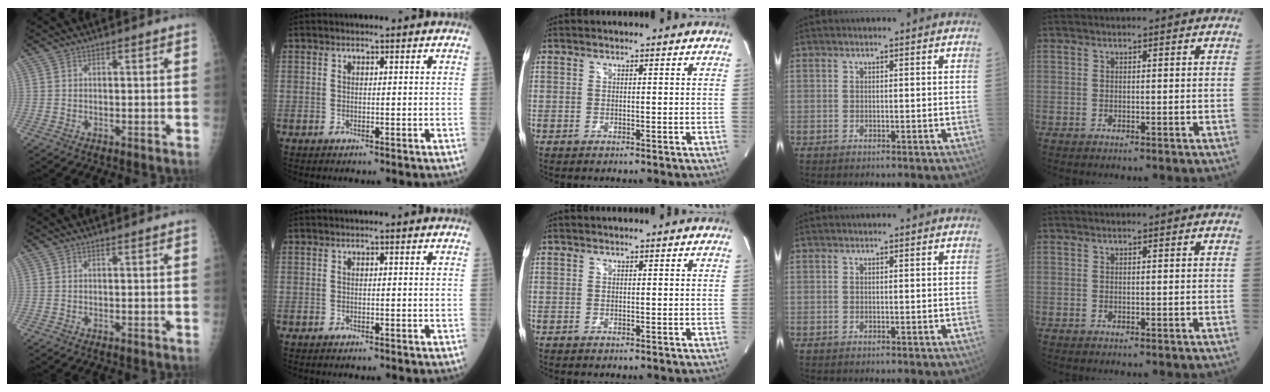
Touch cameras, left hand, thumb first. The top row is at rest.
{}